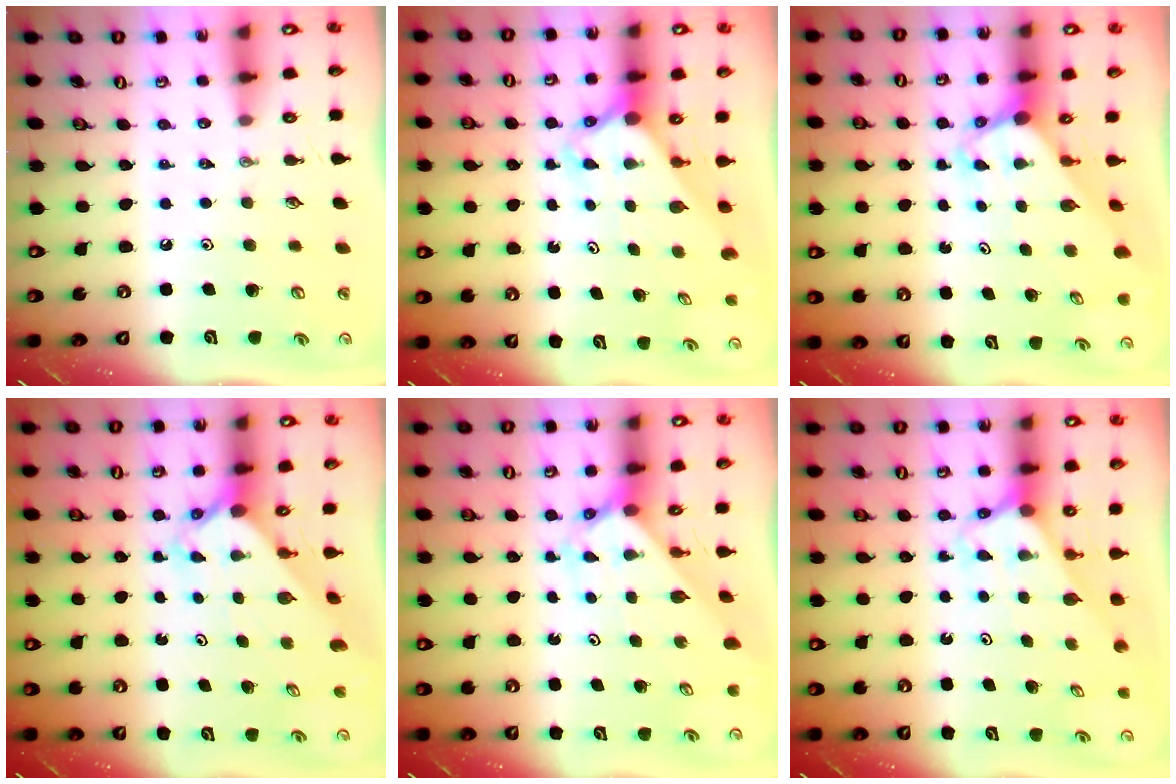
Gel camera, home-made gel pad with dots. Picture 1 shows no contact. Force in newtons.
{"total": 2.6, "press": 2.6, "slide": 0.2}
{"total": 2.9, "press": 2.9, "slide": 0.2}
{"total": 2.6, "press": 2.6, "slide": 0.2}
{"total": 2.2, "press": 2.2, "slide": 0.2}
{"total": 2.7, "press": 2.7, "slide": 0.1}